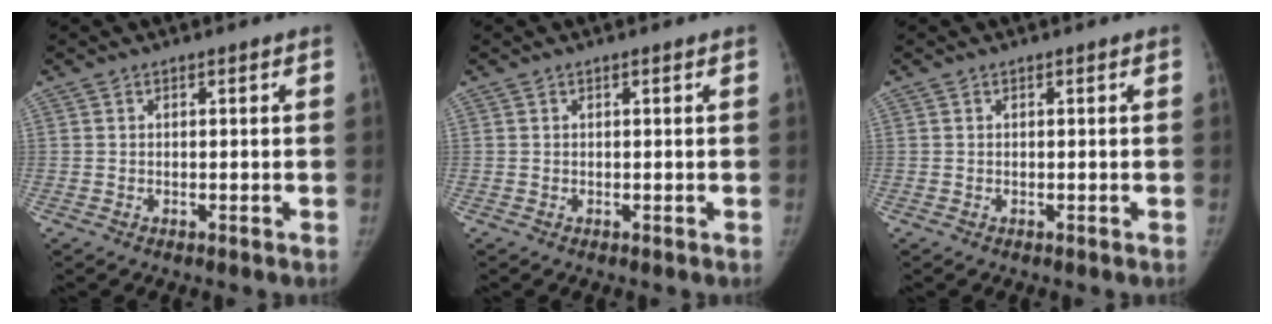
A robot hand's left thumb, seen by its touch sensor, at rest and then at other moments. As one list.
[{"total": 0.0}, {"total": 0.0}]